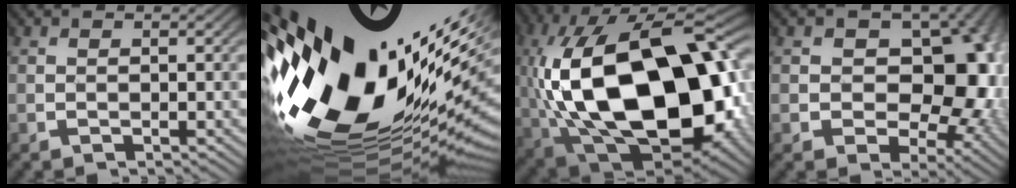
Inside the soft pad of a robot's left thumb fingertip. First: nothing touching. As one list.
[{"total": 19.2, "force": [2.0, 8.3, 17.2], "torque": [-0.296, -0.027, 0.049]}, {"total": 22.8, "force": [-1.5, 12.7, 18.9], "torque": [-0.420, -0.036, -0.010]}, {"total": 14.6, "force": [0.3, 10.1, 10.6], "torque": [-0.118, -0.002, 0.003]}]